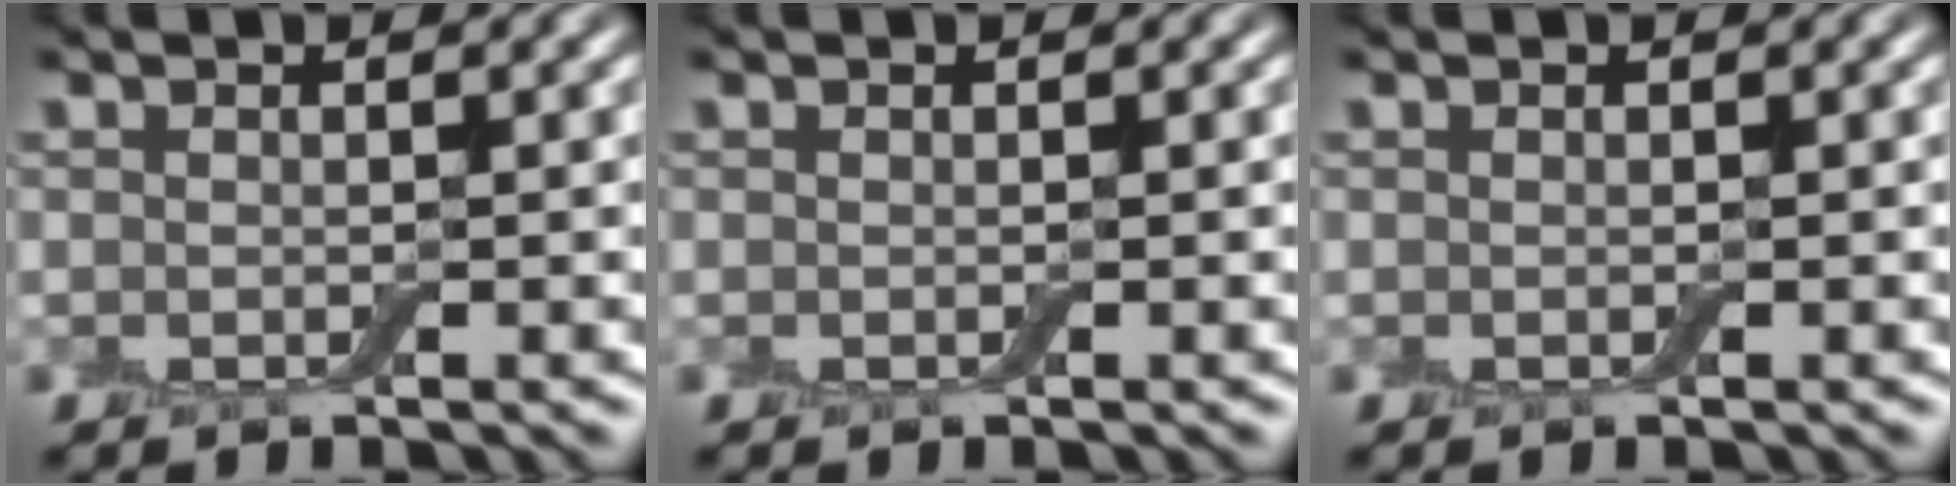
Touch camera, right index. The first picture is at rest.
{"total": 0.0}
{"total": 0.0}